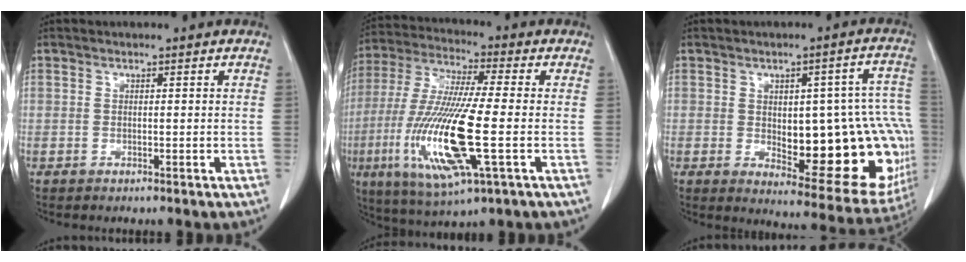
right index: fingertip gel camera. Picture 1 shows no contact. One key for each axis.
{"total": 18.2, "fx": -4.2, "fy": 2.0, "fz": 17.6, "tx": -0.373, "ty": -0.025, "tz": -0.072}
{"total": 22.8, "fx": -2.2, "fy": 8.5, "fz": 21.0, "tx": -0.187, "ty": 0.028, "tz": 0.004}